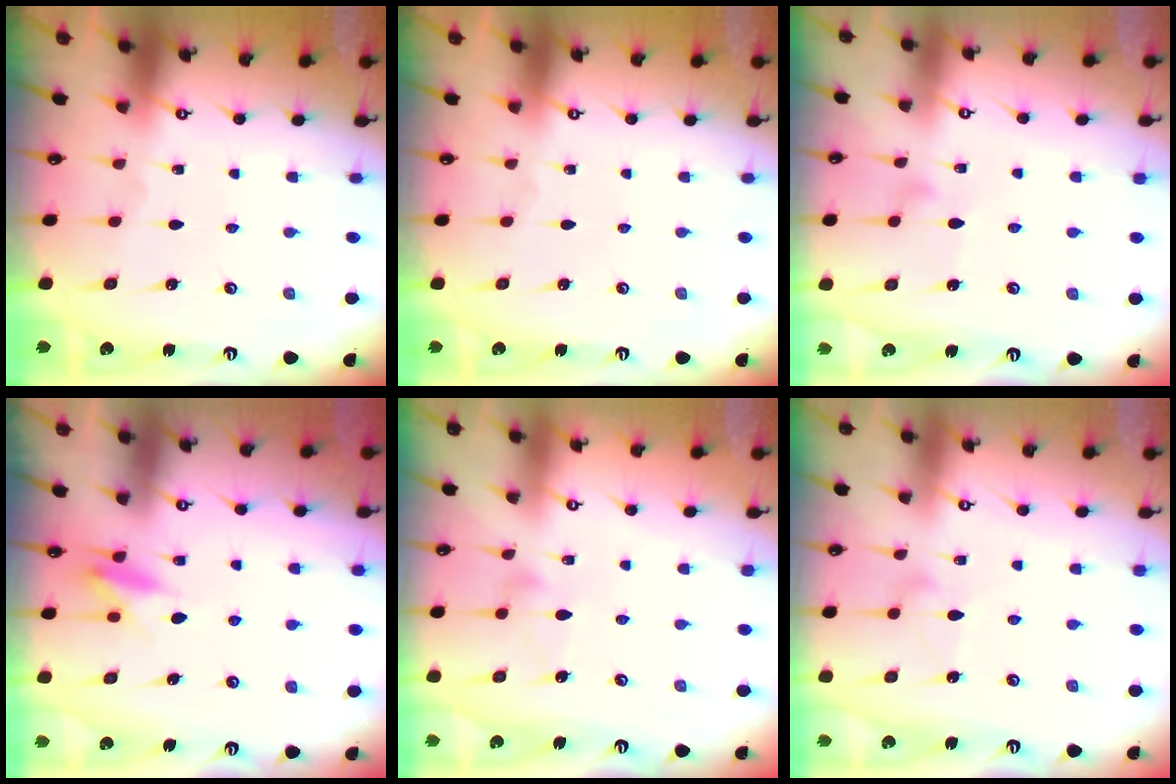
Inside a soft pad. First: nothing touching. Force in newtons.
{"total": 0.0}
{"total": 6.6, "press": 6.6, "slide": 0.3}
{"total": 6.0, "press": 6.0, "slide": 0.6}
{"total": 7.1, "press": 7.1, "slide": 0.3}
{"total": 7.8, "press": 7.8, "slide": 0.3}